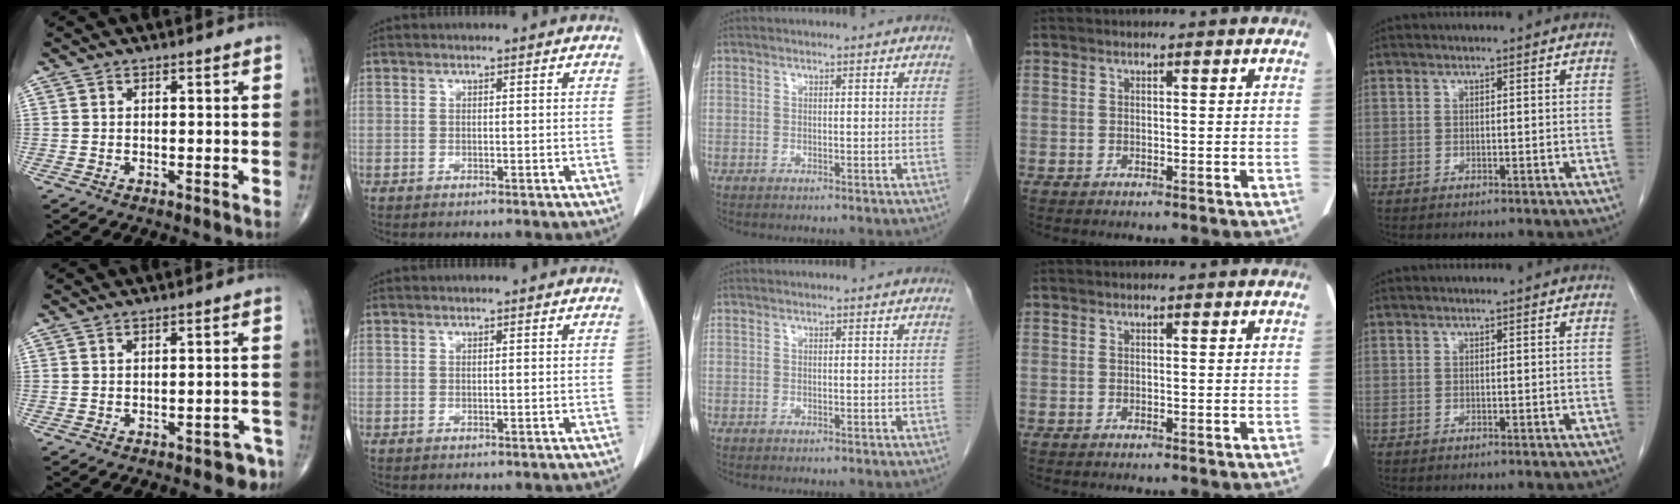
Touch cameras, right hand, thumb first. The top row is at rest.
{"thumb": {"total": 4.3, "force": [-3.1, 2.1, 2.1], "torque": [-0.008, 0.026, -0.035]}}